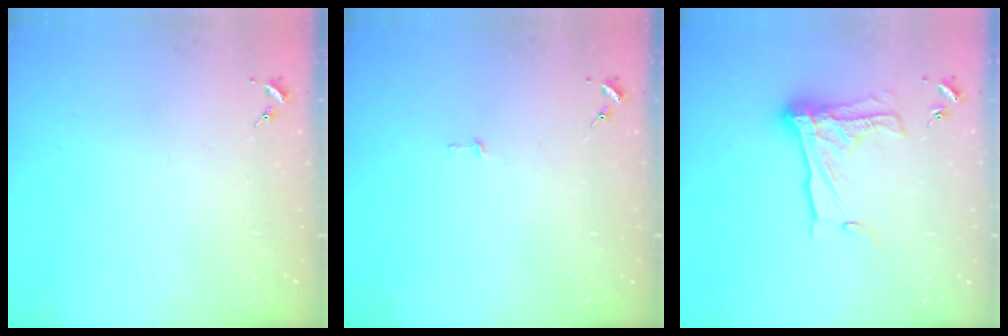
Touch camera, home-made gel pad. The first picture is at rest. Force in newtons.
{"total": 2.1, "press": 2.1, "slide": 0.2}
{"total": 15.9, "press": 15.9, "slide": 1.2}